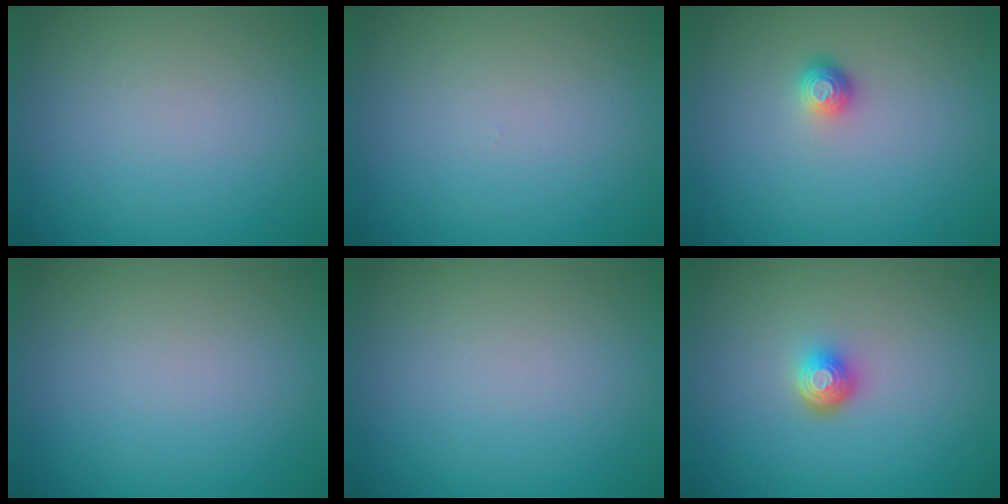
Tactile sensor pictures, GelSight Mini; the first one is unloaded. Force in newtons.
{"total": 0.0}
{"total": 1.2, "press": 1.0, "slide": 0.7}
{"total": 0.0}
{"total": 0.0}
{"total": 1.9, "press": 1.4, "slide": 1.3}